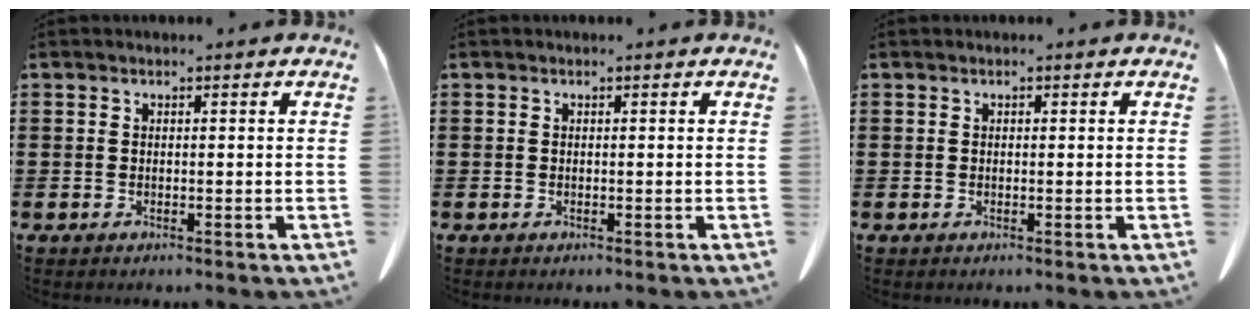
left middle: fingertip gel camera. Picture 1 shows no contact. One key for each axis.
{"total": 0.0}
{"total": 0.0}